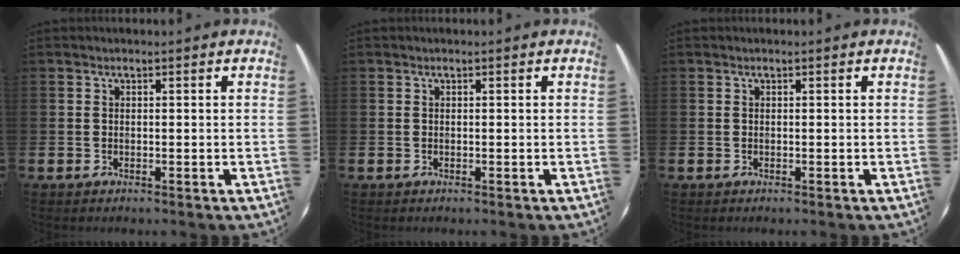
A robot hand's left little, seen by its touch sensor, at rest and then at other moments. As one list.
[{"total": 0.0}, {"total": 0.0}]